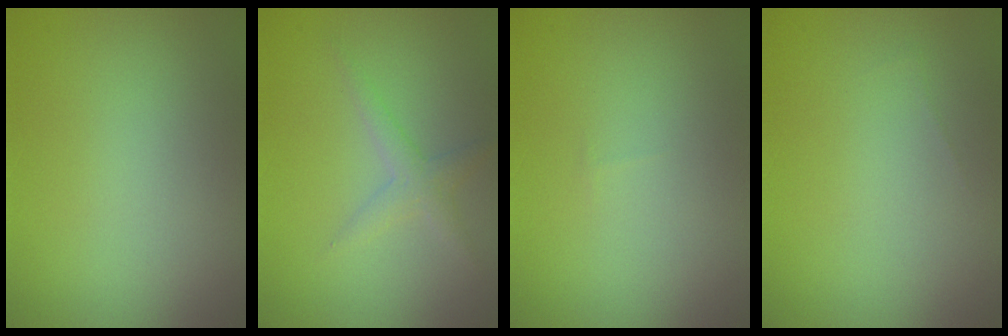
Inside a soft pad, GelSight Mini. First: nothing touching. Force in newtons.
{"total": 1.8, "press": 1.8, "slide": 0.1}
{"total": 0.0}
{"total": 0.0}